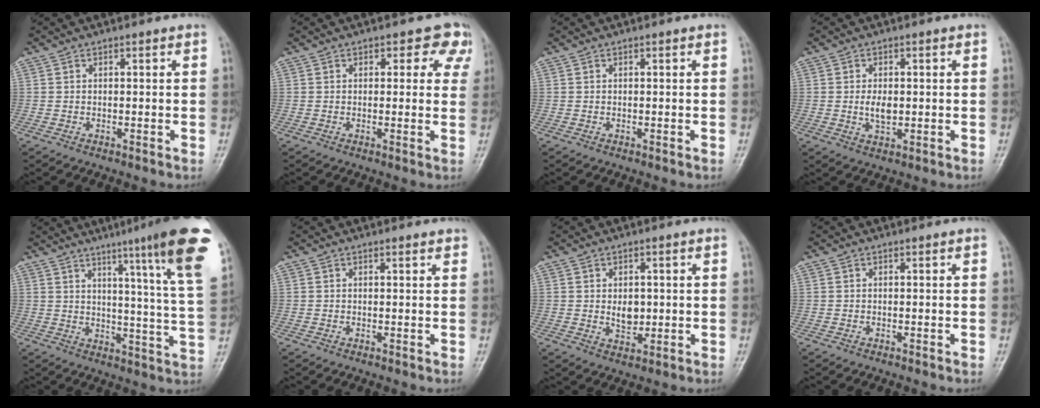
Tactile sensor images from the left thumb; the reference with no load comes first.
{"total": 6.1, "force": [3.1, 3.8, 3.6], "torque": [0.008, -0.005, 0.026]}
{"total": 0.0}
{"total": 3.7, "force": [0.0, 2.2, 3.0], "torque": [-0.051, -0.004, 0.001]}
{"total": 18.9, "force": [11.4, 0.4, 15.1], "torque": [-0.184, -0.060, 0.135]}
{"total": 0.9, "force": [0.7, 0.2, 0.6], "torque": [-0.007, -0.003, 0.008]}
{"total": 4.3, "force": [0.3, 3.0, 3.1], "torque": [-0.033, -0.006, 0.011]}
{"total": 0.0}